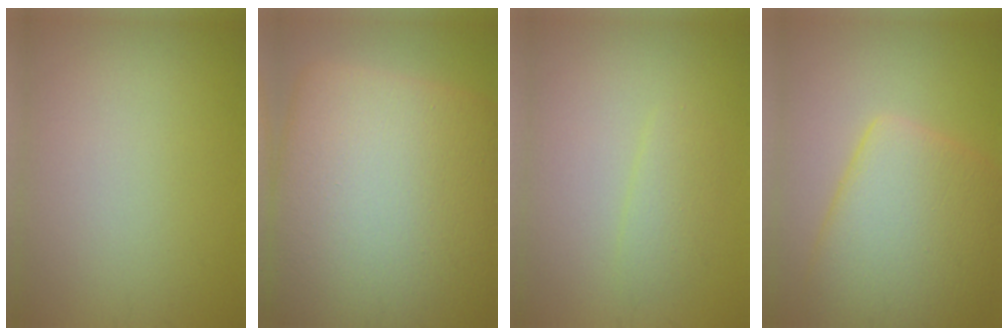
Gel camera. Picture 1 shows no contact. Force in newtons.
{"total": 21.4, "press": 21.4, "slide": 0.5}
{"total": 1.8, "press": 1.8, "slide": 0.0}
{"total": 8.9, "press": 8.9, "slide": 0.4}